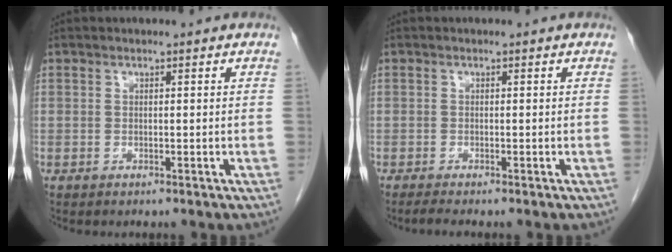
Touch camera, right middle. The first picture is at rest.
{"total": 1.2, "force": [-1.0, -0.2, 0.6], "torque": [-0.019, -0.004, -0.020]}